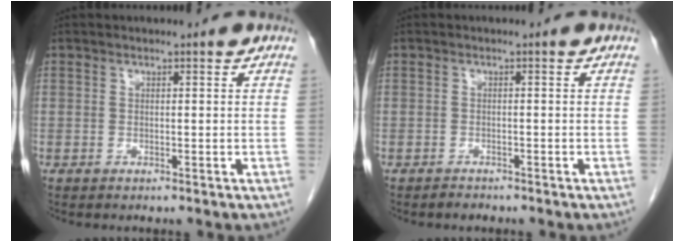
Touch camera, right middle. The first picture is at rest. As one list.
[{"total": 0.9, "force": [-0.9, 0.3, 0.0], "torque": [-0.007, -0.002, -0.015]}]